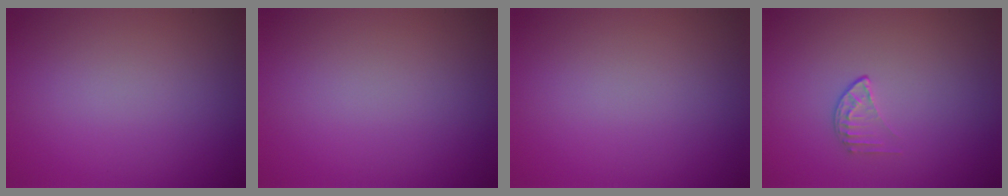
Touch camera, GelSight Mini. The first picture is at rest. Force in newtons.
{"total": 0.0}
{"total": 0.0}
{"total": 1.1, "press": 0.7, "slide": 0.9}